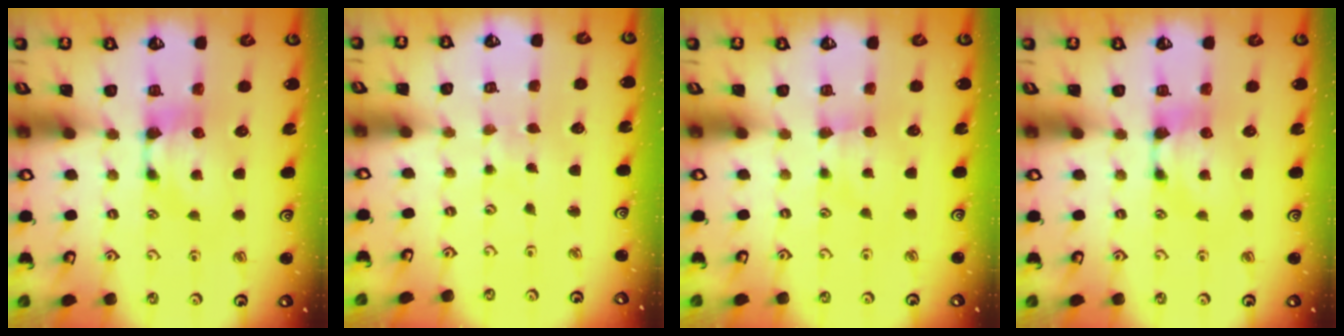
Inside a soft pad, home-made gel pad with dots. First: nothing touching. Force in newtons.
{"total": 5.6, "press": 5.6, "slide": 0.3}
{"total": 2.1, "press": 2.0, "slide": 0.5}
{"total": 0.0}